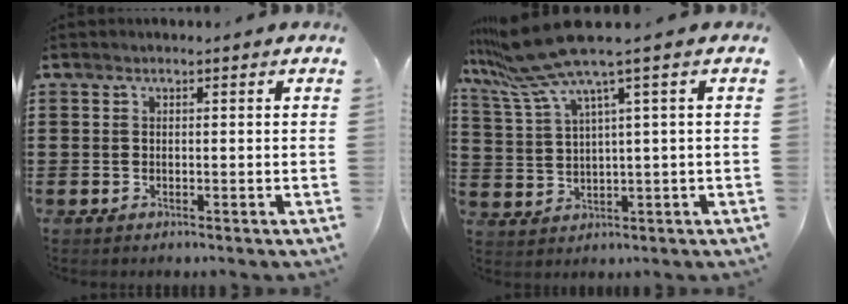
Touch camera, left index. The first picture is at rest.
{"total": 8.2, "force": [5.2, 0.1, 6.4], "torque": [-0.171, -0.038, 0.082]}